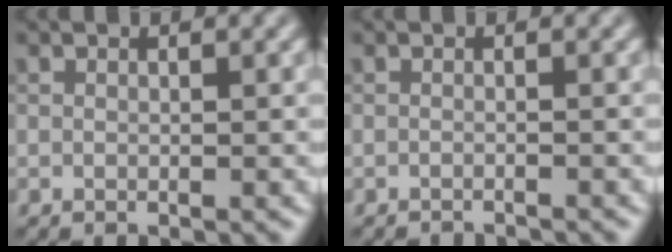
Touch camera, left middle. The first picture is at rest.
{"total": 2.0, "force": [-2.0, 0.2, 0.5], "torque": [0.006, -0.007, -0.029]}